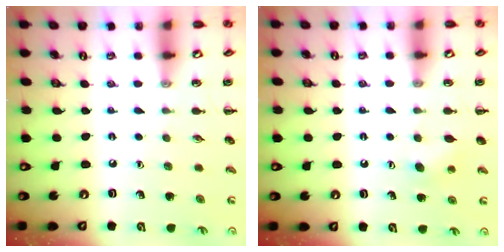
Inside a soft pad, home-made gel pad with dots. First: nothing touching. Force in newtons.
{"total": 4.6, "press": 4.5, "slide": 1.2}